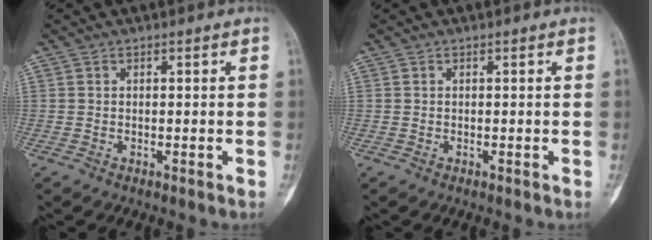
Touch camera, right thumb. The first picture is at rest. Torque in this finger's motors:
{"motor_torque": [0.00, 0.00, -0.02, -0.02, 0.00]}